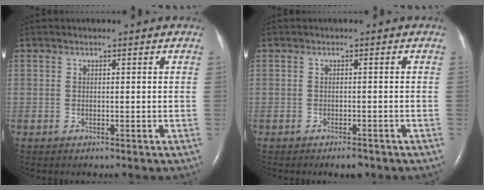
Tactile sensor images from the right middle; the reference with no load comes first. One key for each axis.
{"total": 1.9, "fx": -1.5, "fy": 0.6, "fz": 1.0, "tx": -0.017, "ty": -0.002, "tz": -0.017}